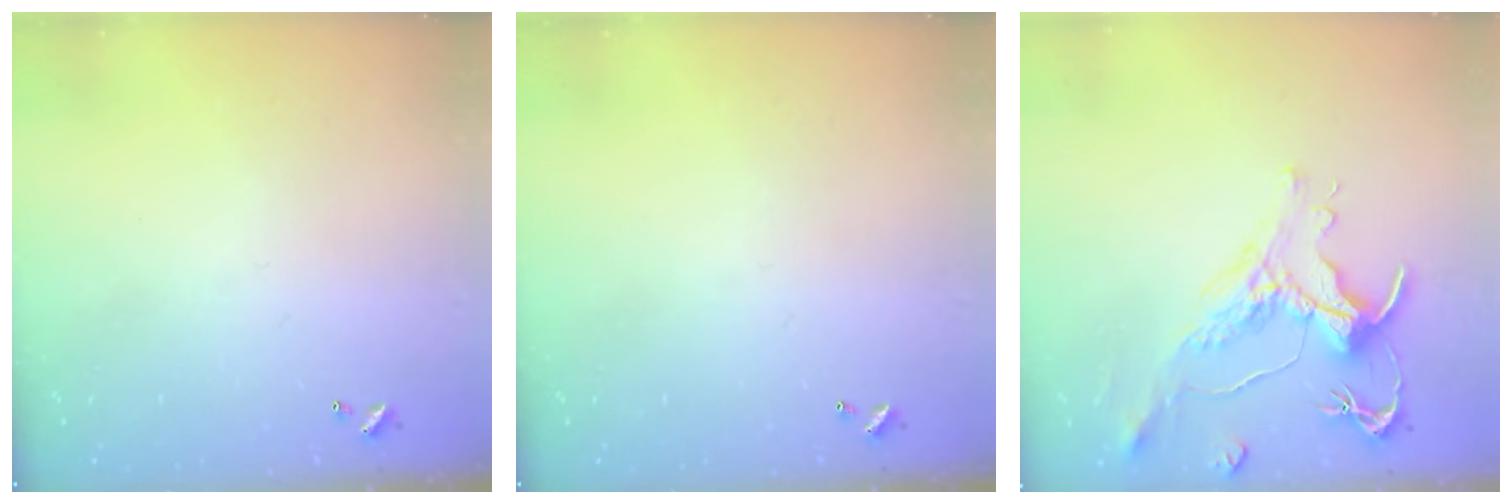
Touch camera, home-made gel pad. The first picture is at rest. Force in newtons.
{"total": 0.0}
{"total": 1.8, "press": 1.3, "slide": 1.2}